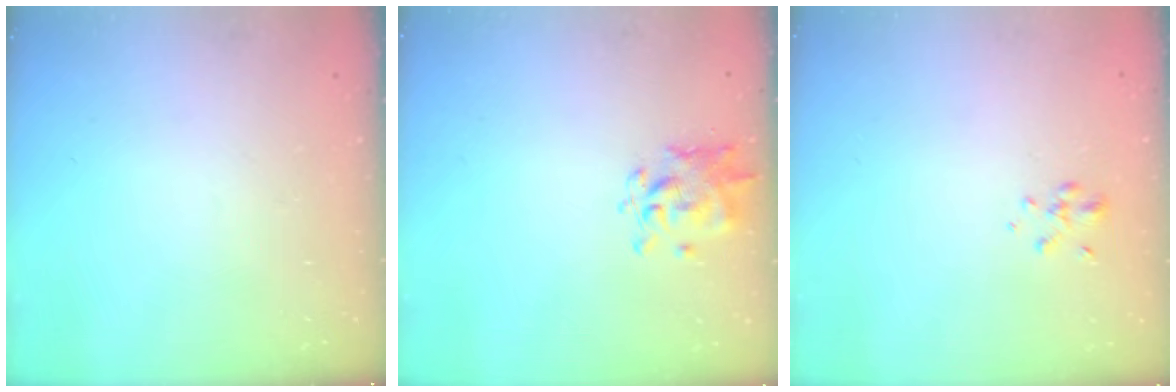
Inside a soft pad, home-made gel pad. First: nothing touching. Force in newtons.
{"total": 1.3, "press": 1.2, "slide": 0.4}
{"total": 2.6, "press": 2.5, "slide": 0.9}